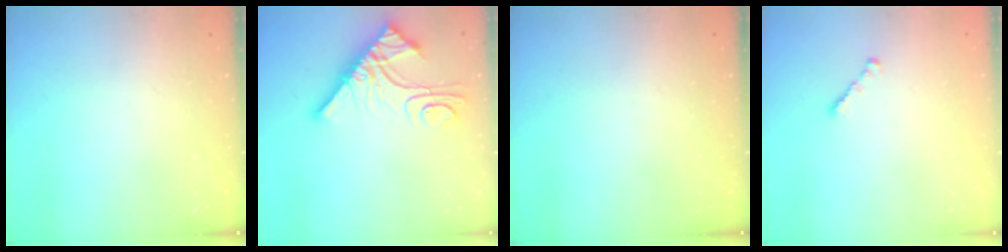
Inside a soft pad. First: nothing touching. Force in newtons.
{"total": 13.9, "press": 13.8, "slide": 1.1}
{"total": 0.0}
{"total": 1.3, "press": 1.2, "slide": 0.5}